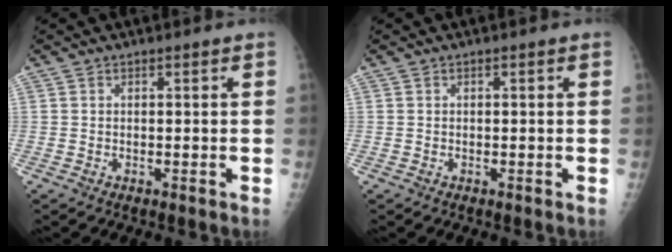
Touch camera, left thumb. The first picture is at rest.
{"total": 0.0}